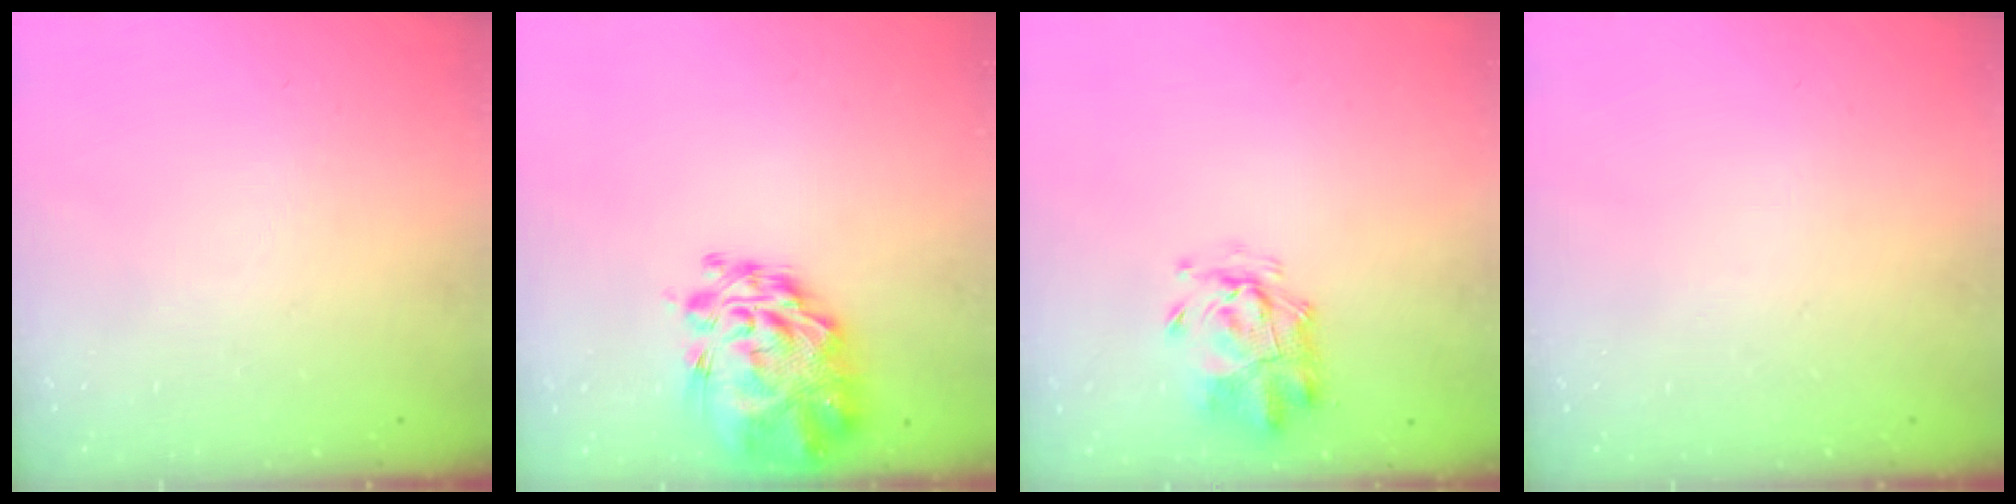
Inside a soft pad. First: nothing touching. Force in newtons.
{"total": 7.5, "press": 7.0, "slide": 2.8}
{"total": 3.5, "press": 3.2, "slide": 1.5}
{"total": 0.0}